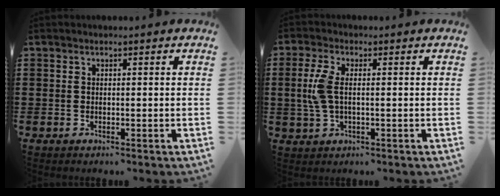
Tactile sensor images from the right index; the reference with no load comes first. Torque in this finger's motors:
{"motor_torque": [0.30, 0.02, 0.50, 0.12]}